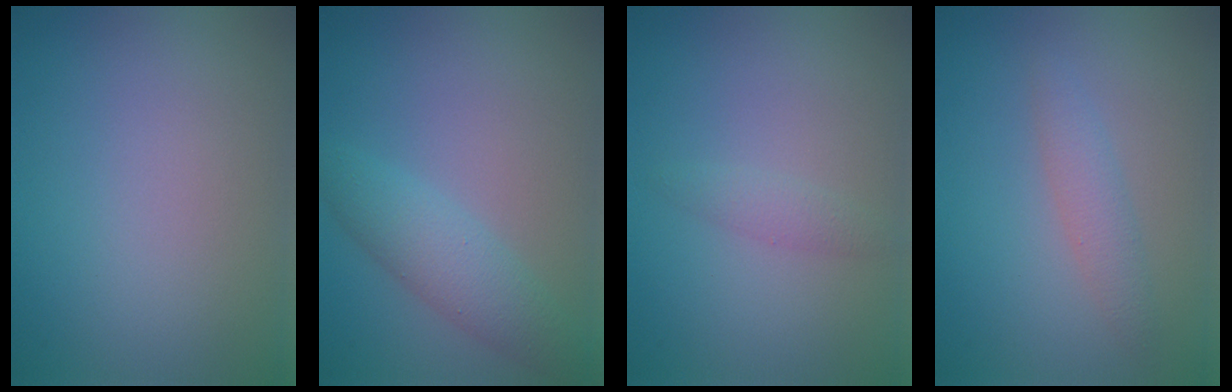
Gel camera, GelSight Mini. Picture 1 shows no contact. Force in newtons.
{"total": 3.5, "press": 3.5, "slide": 0.1}
{"total": 1.2, "press": 1.2, "slide": 0.0}
{"total": 1.8, "press": 1.8, "slide": 0.0}